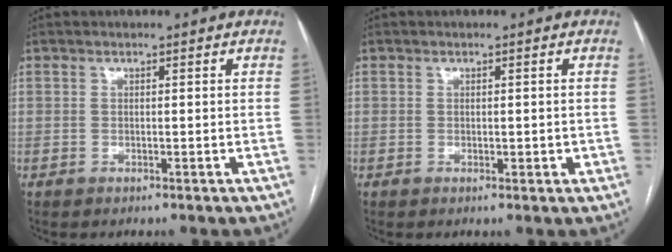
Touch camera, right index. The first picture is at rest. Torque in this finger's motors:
{"motor_torque": [-0.28, 0.49, 0.02, 0.03]}